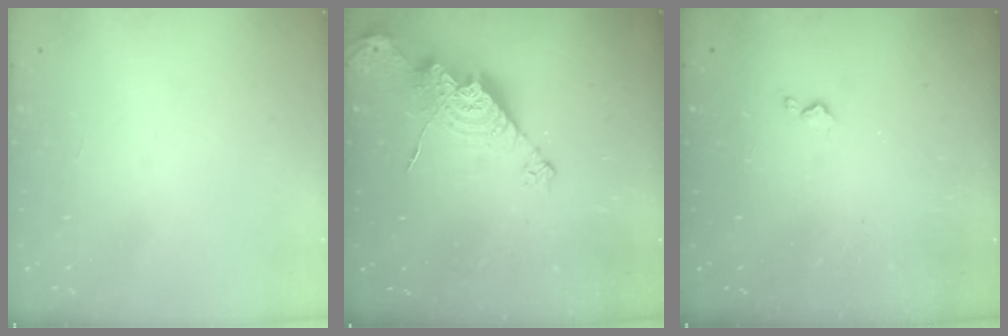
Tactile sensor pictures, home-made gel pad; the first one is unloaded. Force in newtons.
{"total": 14.4, "press": 14.4, "slide": 1.3}
{"total": 3.7, "press": 3.6, "slide": 0.7}